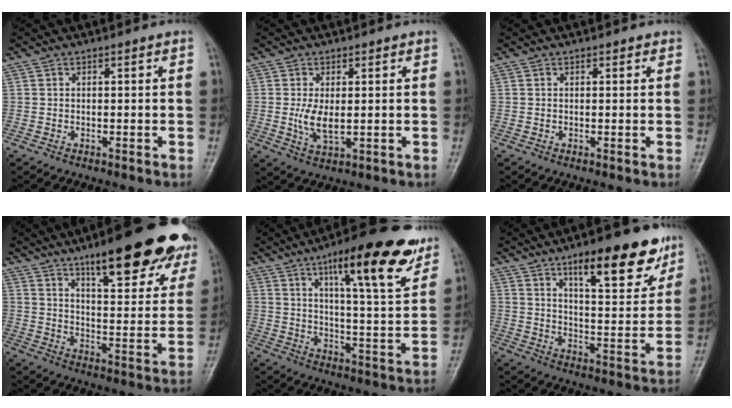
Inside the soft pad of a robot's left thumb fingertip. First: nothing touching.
{"total": 5.0, "force": [0.2, 2.5, 4.3], "torque": [-0.083, -0.013, 0.009]}
{"total": 0.8, "force": [0.5, 0.5, 0.3], "torque": [0.003, -0.002, 0.002]}
{"total": 25.0, "force": [16.4, 6.8, 17.7], "torque": [-0.199, -0.059, 0.227]}
{"total": 19.7, "force": [11.8, 4.7, 15.1], "torque": [-0.183, -0.054, 0.176]}
{"total": 17.4, "force": [10.6, 5.6, 12.6], "torque": [-0.139, -0.054, 0.160]}